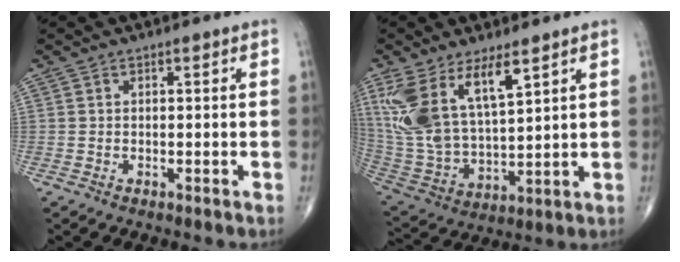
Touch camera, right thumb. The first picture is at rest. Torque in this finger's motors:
{"motor_torque": [0.28, 1.25, 1.46, 1.31, 0.18]}